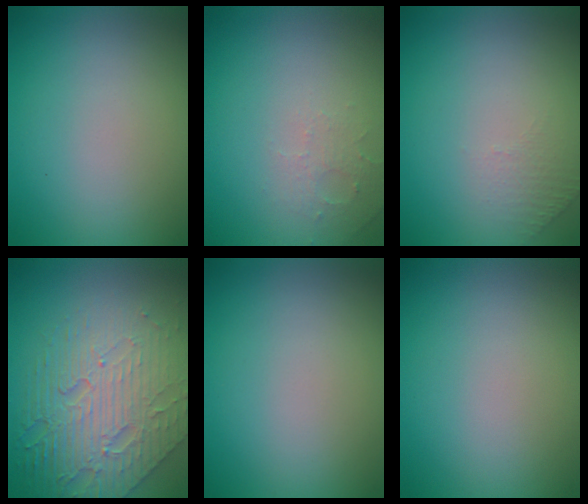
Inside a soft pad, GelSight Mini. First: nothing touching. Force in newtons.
{"total": 1.6, "press": 1.5, "slide": 0.4}
{"total": 1.0, "press": 0.5, "slide": 0.9}
{"total": 8.1, "press": 5.6, "slide": 5.9}
{"total": 0.0}
{"total": 0.0}